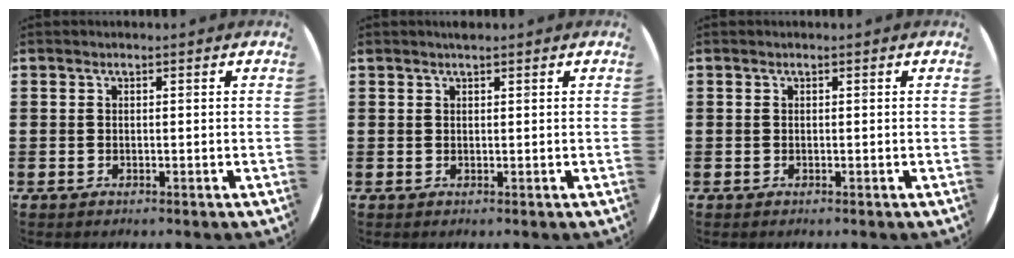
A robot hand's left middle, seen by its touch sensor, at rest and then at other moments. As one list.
[{"total": 0.7, "force": [0.7, 0.0, 0.1], "torque": [-0.004, 0.000, 0.014]}, {"total": 0.0}]